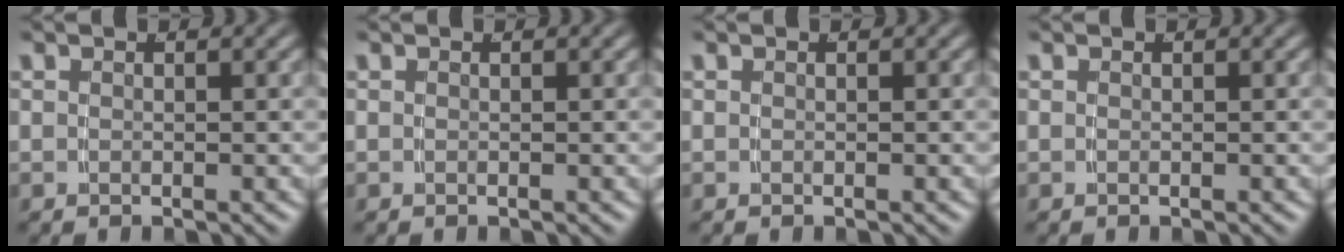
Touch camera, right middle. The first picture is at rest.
{"total": 0.0}
{"total": 1.3, "force": [-0.2, -1.2, -0.4], "torque": [0.018, -0.008, 0.006]}
{"total": 0.0}